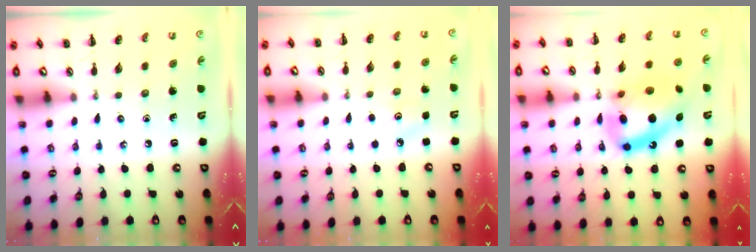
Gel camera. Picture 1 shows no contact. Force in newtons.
{"total": 2.8, "press": 2.7, "slide": 0.8}
{"total": 16.5, "press": 16.0, "slide": 4.0}